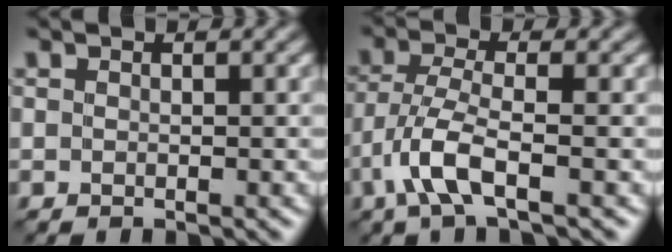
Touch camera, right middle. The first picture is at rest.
{"total": 4.6, "force": [-2.2, 1.3, 3.8], "torque": [-0.087, 0.001, -0.052]}